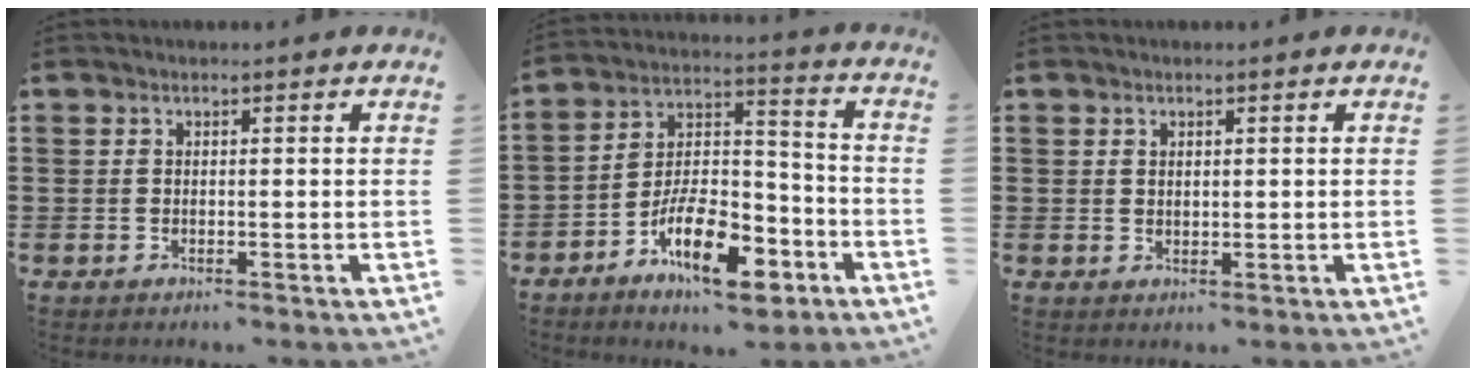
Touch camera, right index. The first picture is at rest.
{"total": 13.3, "force": [-7.7, 5.7, 9.3], "torque": [-0.164, 0.035, -0.136]}
{"total": 0.7, "force": [0.4, 0.5, 0.4], "torque": [-0.008, 0.003, 0.008]}